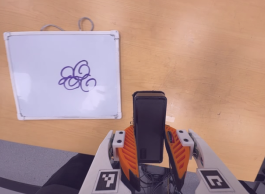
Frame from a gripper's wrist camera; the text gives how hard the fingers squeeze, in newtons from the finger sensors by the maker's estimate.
{"total": 5.3, "left": 3.5, "right": 7.0}